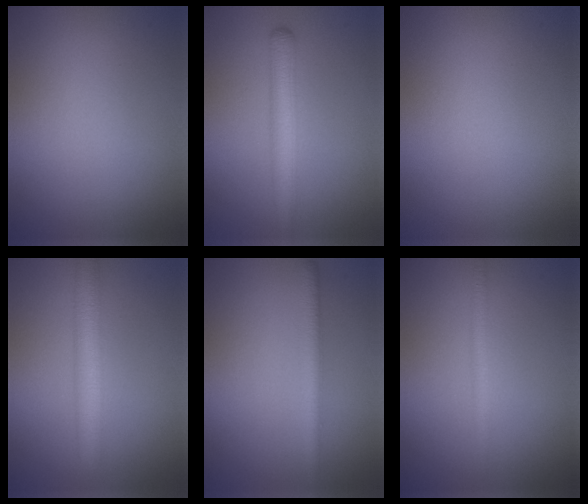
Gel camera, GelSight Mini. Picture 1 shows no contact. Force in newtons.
{"total": 3.8, "press": 3.8, "slide": 0.2}
{"total": 0.0}
{"total": 4.1, "press": 4.1, "slide": 0.2}
{"total": 2.1, "press": 2.1, "slide": 0.2}
{"total": 1.7, "press": 1.7, "slide": 0.0}